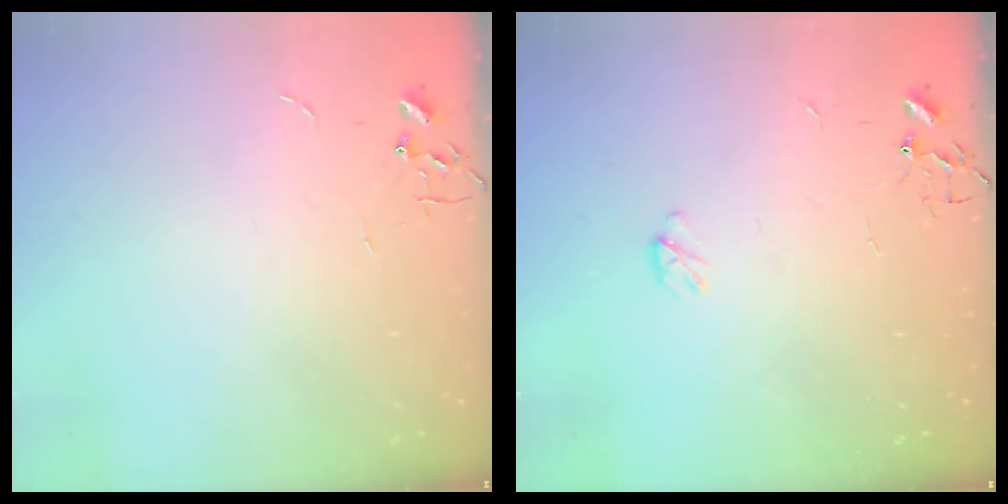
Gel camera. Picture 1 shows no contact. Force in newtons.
{"total": 3.0, "press": 3.0, "slide": 0.3}